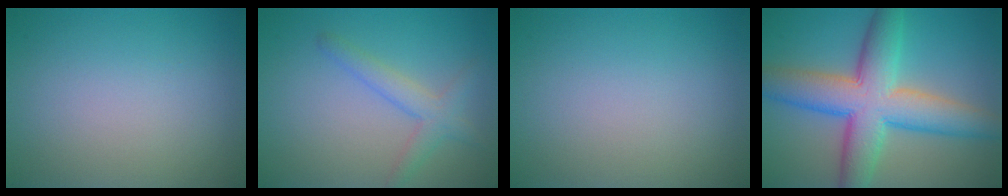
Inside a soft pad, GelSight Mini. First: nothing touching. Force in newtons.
{"total": 2.7, "press": 2.7, "slide": 0.1}
{"total": 0.0}
{"total": 9.8, "press": 9.8, "slide": 0.4}